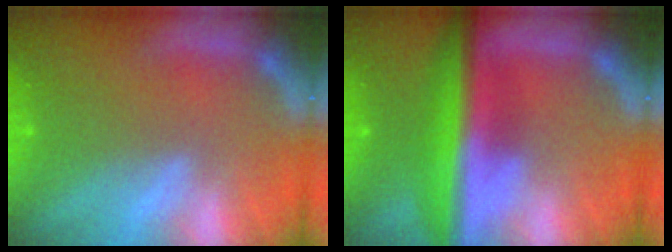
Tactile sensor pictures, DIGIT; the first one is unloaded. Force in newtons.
{"total": 9.5}